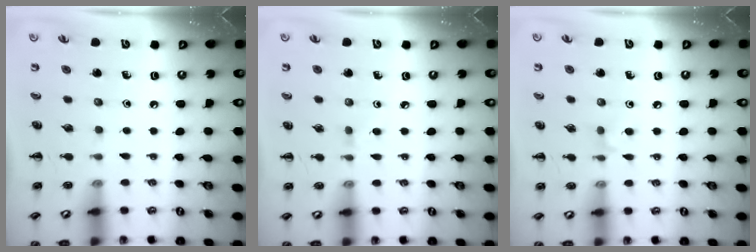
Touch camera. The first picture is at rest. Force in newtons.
{"total": 2.0, "press": 1.7, "slide": 1.0}
{"total": 4.6, "press": 4.3, "slide": 1.7}